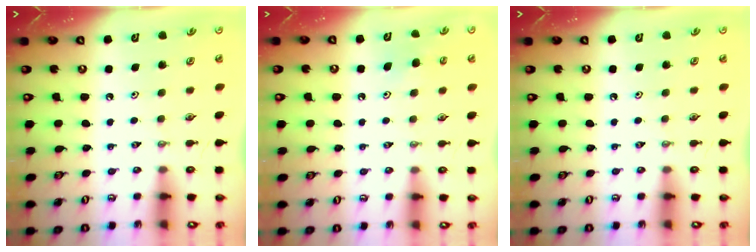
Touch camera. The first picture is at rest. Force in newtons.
{"total": 6.7, "press": 6.7, "slide": 0.5}
{"total": 0.0}